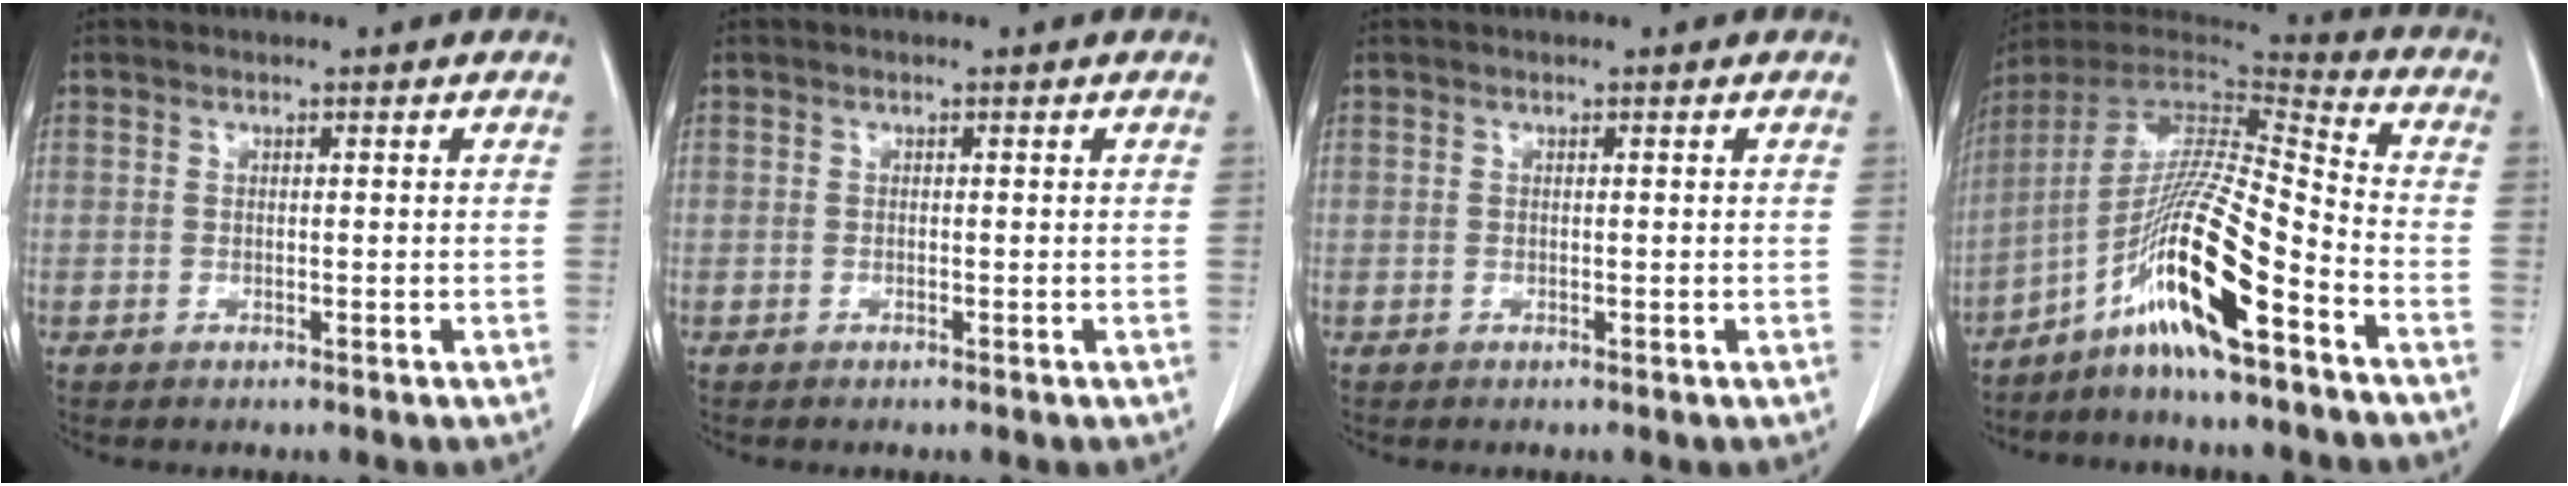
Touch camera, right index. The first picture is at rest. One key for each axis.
{"total": 0.0}
{"total": 0.0}
{"total": 15.9, "fx": -8.7, "fy": 0.1, "fz": 13.3, "tx": -0.258, "ty": -0.006, "tz": -0.161}